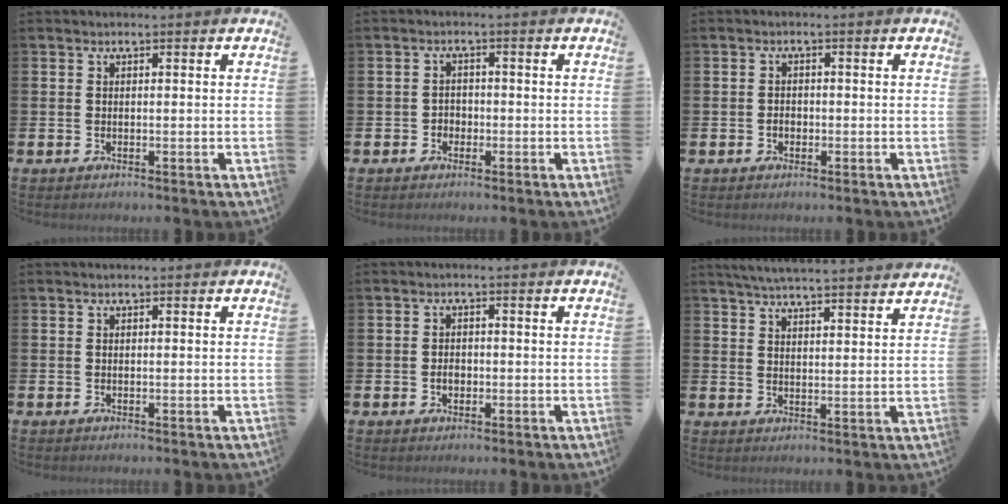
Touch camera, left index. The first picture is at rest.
{"total": 1.7, "force": [-0.8, 1.4, 0.3], "torque": [-0.007, 0.004, -0.020]}
{"total": 1.2, "force": [-0.5, 1.0, 0.6], "torque": [-0.011, 0.004, -0.011]}
{"total": 0.0}
{"total": 1.7, "force": [-0.4, 1.3, 1.1], "torque": [-0.012, 0.002, -0.012]}
{"total": 5.0, "force": [4.9, -0.3, 0.8], "torque": [-0.027, -0.029, 0.087]}